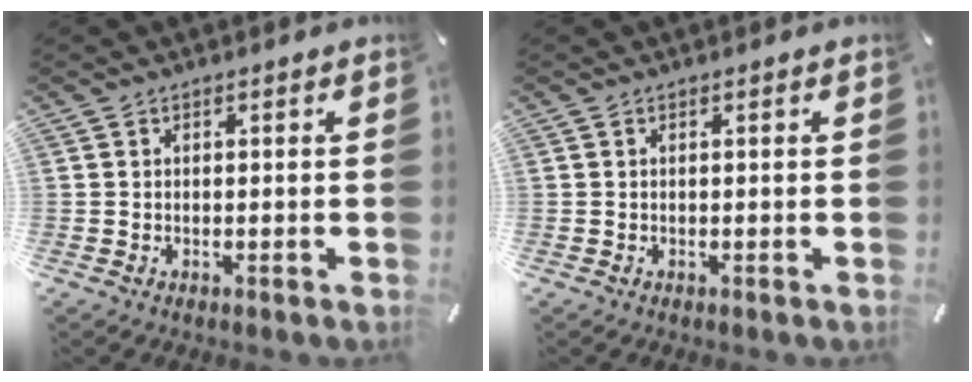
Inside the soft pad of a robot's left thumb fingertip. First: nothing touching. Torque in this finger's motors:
{"motor_torque": [-0.10, 0.10, -0.03, 0.11, -0.04]}